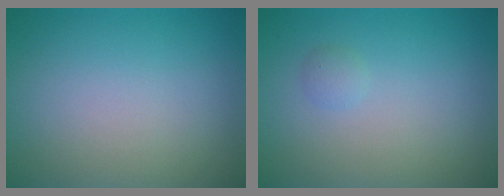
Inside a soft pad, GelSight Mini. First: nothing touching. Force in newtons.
{"total": 0.8, "press": 0.8, "slide": 0.0}